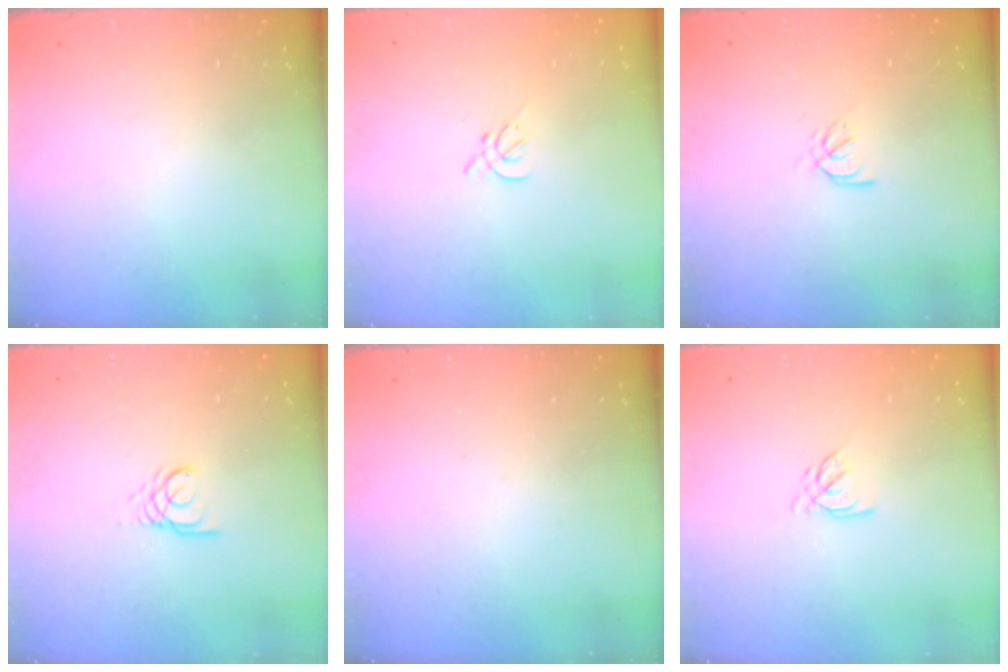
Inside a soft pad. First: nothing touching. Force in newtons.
{"total": 2.2, "press": 2.1, "slide": 0.6}
{"total": 2.6, "press": 2.5, "slide": 0.6}
{"total": 2.7, "press": 2.7, "slide": 0.3}
{"total": 0.0}
{"total": 2.2, "press": 2.2, "slide": 0.3}